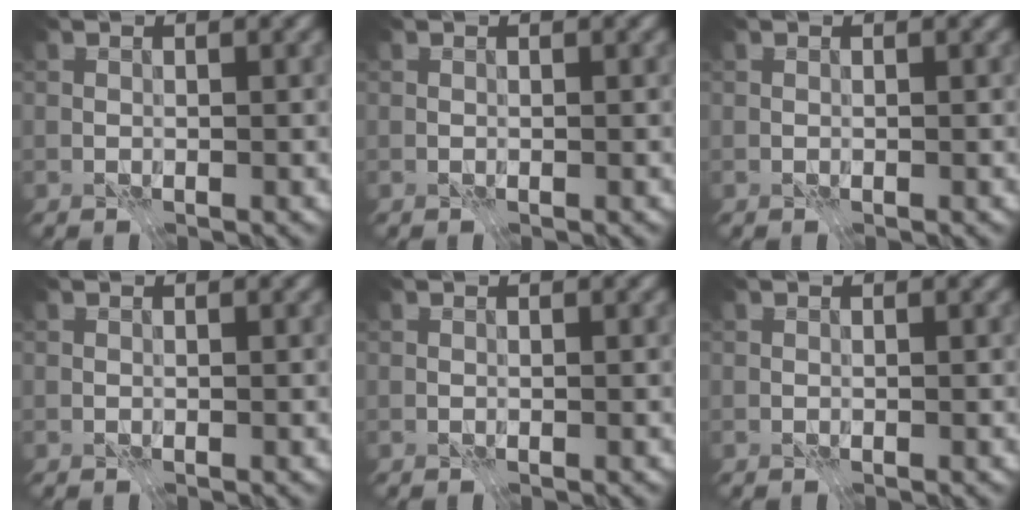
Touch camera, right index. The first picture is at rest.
{"total": 0.0}
{"total": 0.0}
{"total": 0.0}
{"total": 0.0}
{"total": 0.0}